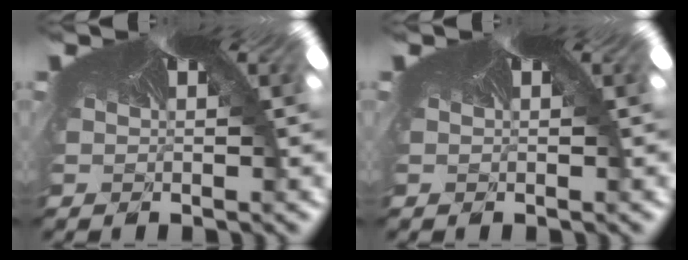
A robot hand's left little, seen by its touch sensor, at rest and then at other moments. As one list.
[{"total": 0.0}]